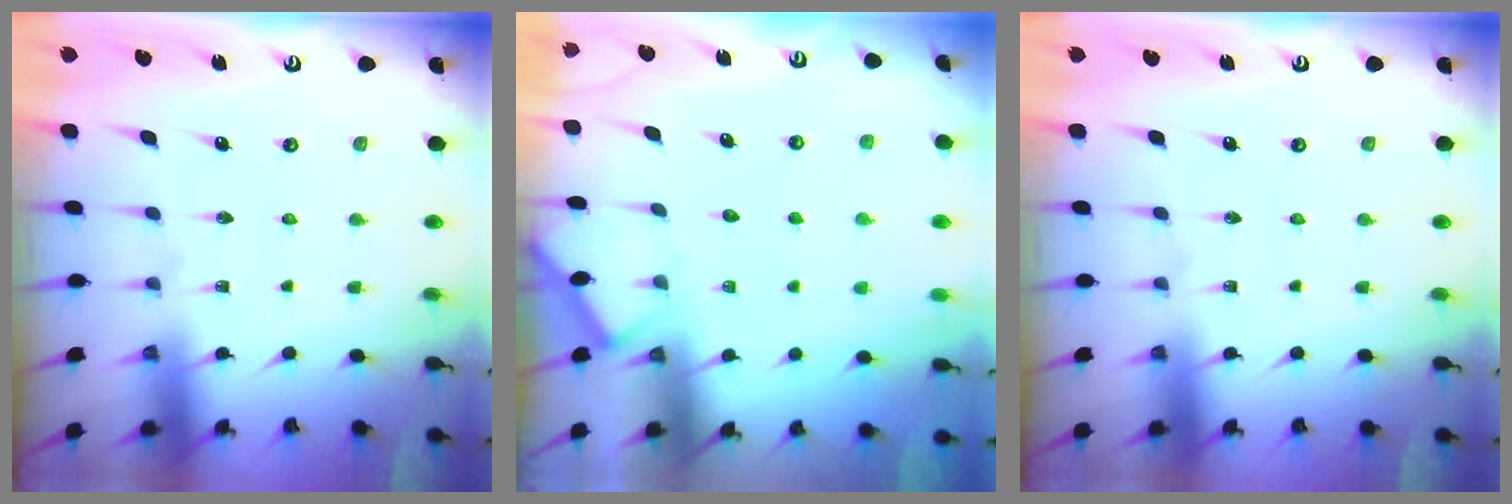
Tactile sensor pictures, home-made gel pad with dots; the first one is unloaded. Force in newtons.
{"total": 4.5, "press": 4.5, "slide": 0.5}
{"total": 0.0}